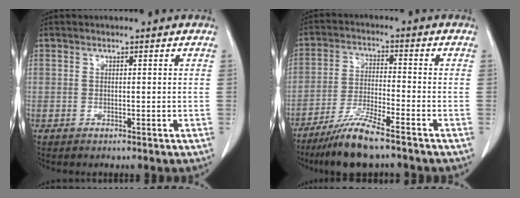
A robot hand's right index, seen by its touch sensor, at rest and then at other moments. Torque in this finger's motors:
{"motor_torque": [0.46, -0.40, 0.25, 0.08]}